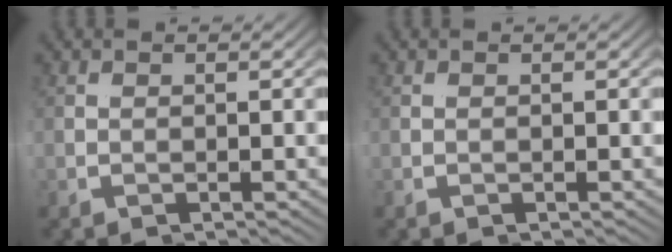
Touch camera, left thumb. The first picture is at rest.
{"total": 0.0}